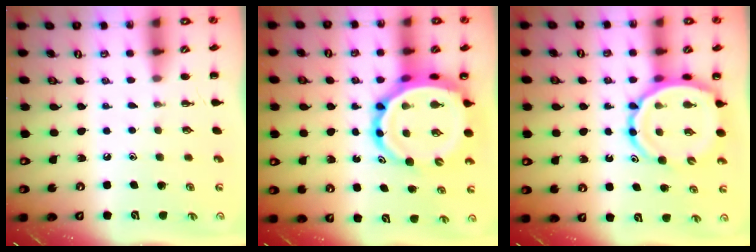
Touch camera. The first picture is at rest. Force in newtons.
{"total": 16.2, "press": 15.5, "slide": 4.5}
{"total": 12.0, "press": 11.4, "slide": 3.7}